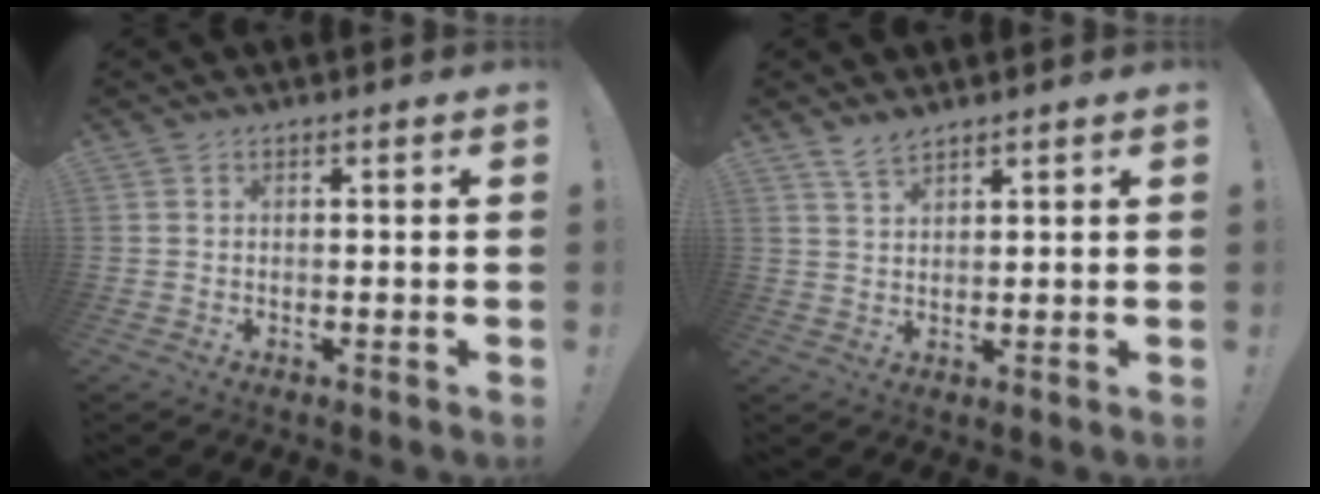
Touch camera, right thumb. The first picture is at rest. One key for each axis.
{"total": 4.0, "fx": 3.3, "fy": 1.3, "fz": 1.8, "tx": -0.028, "ty": -0.020, "tz": 0.060}